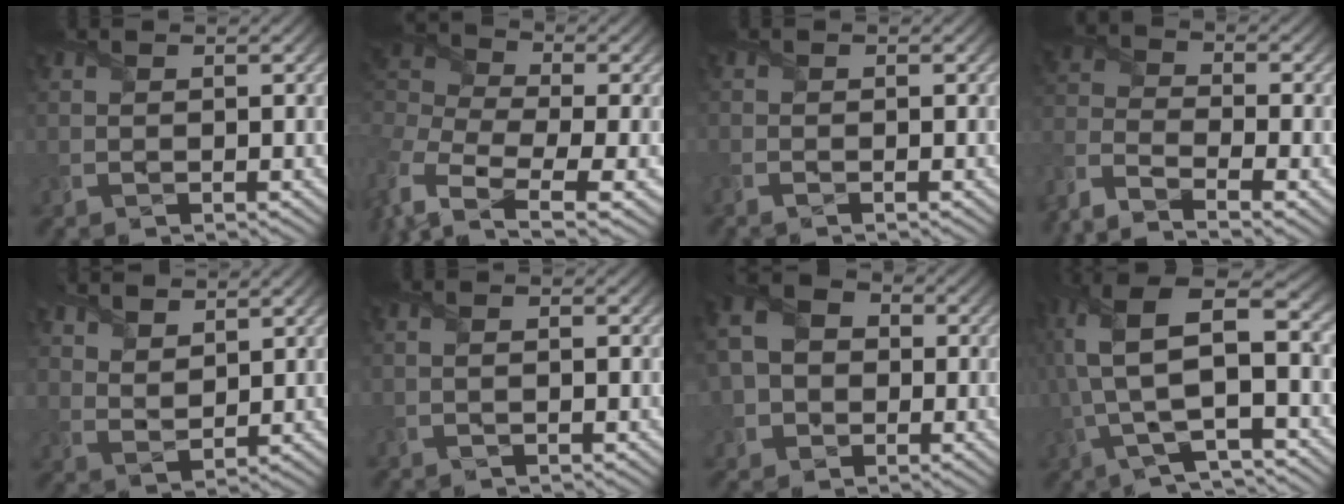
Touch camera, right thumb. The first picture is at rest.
{"total": 10.3, "force": [-2.3, 5.7, 8.2], "torque": [-0.243, -0.007, -0.035]}
{"total": 0.9, "force": [-0.7, 0.2, 0.6], "torque": [-0.008, -0.001, -0.014]}
{"total": 9.7, "force": [-7.3, 3.1, 5.6], "torque": [-0.134, -0.025, -0.153]}
{"total": 4.6, "force": [3.6, 2.1, 2.1], "torque": [-0.050, -0.003, 0.073]}
{"total": 0.9, "force": [-0.6, 0.1, 0.8], "torque": [-0.006, 0.003, -0.008]}
{"total": 8.0, "force": [-0.8, 6.8, 4.1], "torque": [-0.108, -0.003, -0.030]}
{"total": 13.5, "force": [0.2, 5.1, 12.5], "torque": [-0.284, 0.003, 0.008]}